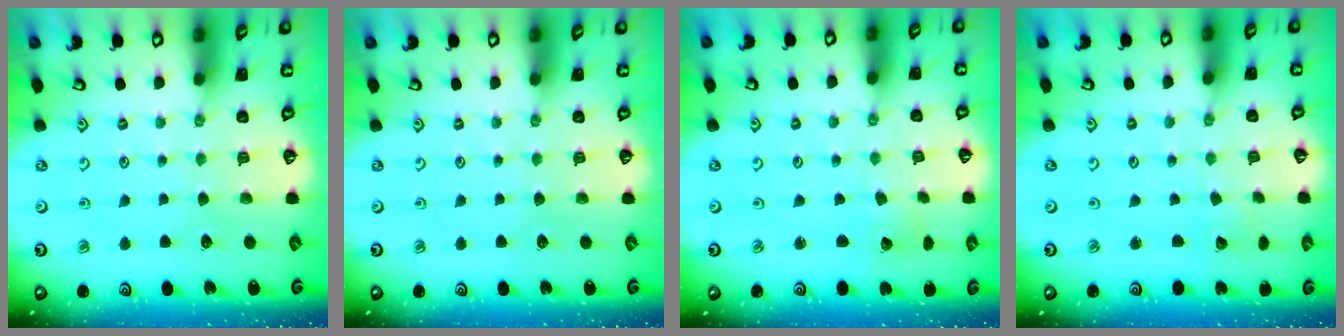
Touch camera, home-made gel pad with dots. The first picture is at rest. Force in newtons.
{"total": 0.0}
{"total": 1.8, "press": 1.8, "slide": 0.1}
{"total": 1.8, "press": 1.8, "slide": 0.2}